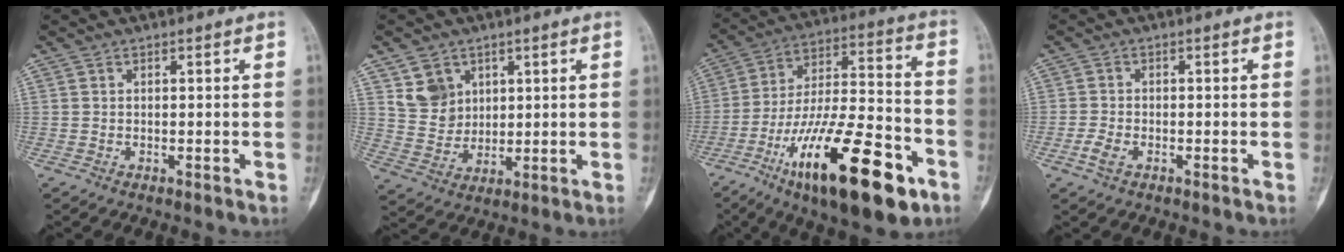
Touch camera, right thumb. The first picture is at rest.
{"total": 7.5, "force": [3.6, 6.1, 2.6], "torque": [-0.023, -0.022, 0.077]}
{"total": 26.7, "force": [-12.9, 8.9, 21.6], "torque": [-0.347, 0.060, -0.208]}
{"total": 2.6, "force": [-1.3, 1.4, 1.8], "torque": [-0.043, 0.006, -0.027]}